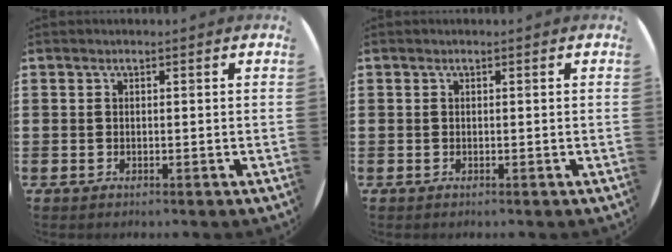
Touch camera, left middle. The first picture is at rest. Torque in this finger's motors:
{"motor_torque": [-0.01, 0.01, 0.01, -0.01]}